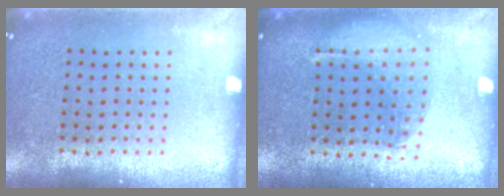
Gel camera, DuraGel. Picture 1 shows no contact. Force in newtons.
{"total": 1.4, "press": 1.3, "slide": 0.5}